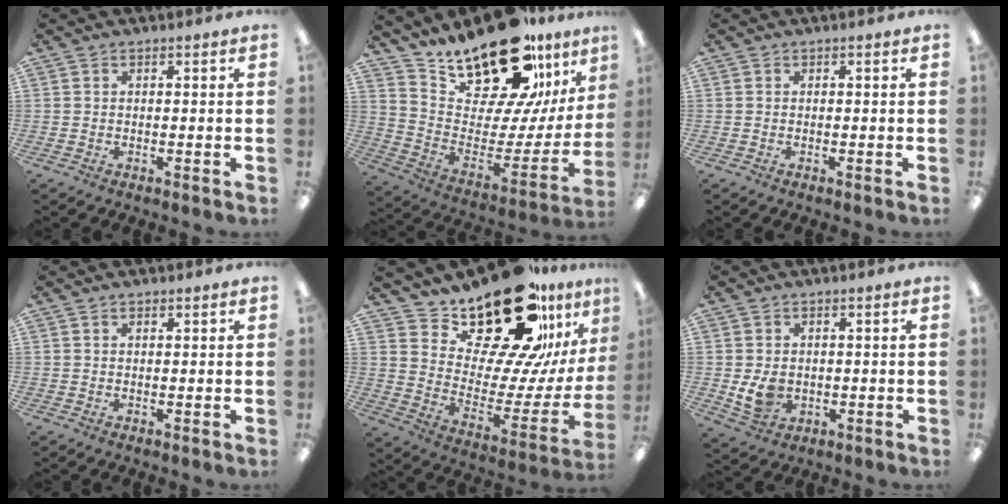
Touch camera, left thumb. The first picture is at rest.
{"total": 24.0, "force": [19.8, 7.8, 11.0], "torque": [-0.174, -0.150, 0.344]}
{"total": 0.0}
{"total": 1.0, "force": [0.8, 0.4, 0.5], "torque": [-0.012, 0.000, 0.014]}
{"total": 27.2, "force": [20.5, 10.0, 14.8], "torque": [-0.224, -0.145, 0.354]}
{"total": 5.5, "force": [0.2, 4.4, 3.2], "torque": [-0.056, -0.001, 0.004]}